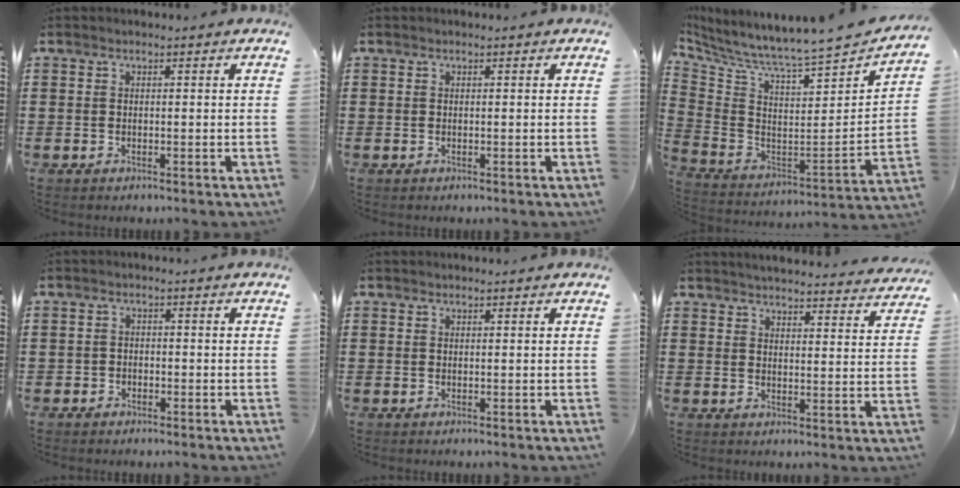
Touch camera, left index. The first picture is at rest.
{"total": 0.0}
{"total": 5.8, "force": [5.3, -0.6, 2.2], "torque": [-0.073, -0.067, 0.074]}
{"total": 1.5, "force": [-1.3, 0.8, -0.1], "torque": [-0.005, 0.003, -0.030]}
{"total": 0.0}
{"total": 3.7, "force": [3.7, -0.2, 0.4], "torque": [-0.016, -0.027, 0.062]}